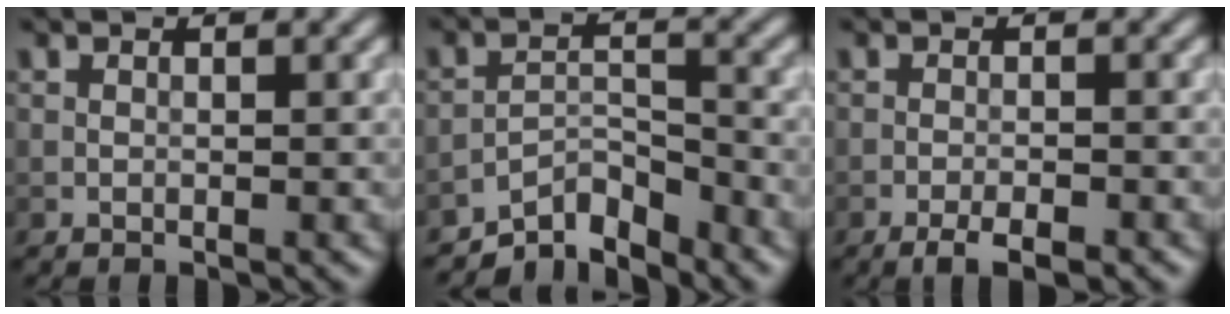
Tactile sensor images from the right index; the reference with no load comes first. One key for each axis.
{"total": 4.6, "fx": -4.2, "fy": 1.3, "fz": 1.6, "tx": -0.016, "ty": 0.005, "tz": -0.080}
{"total": 2.6, "fx": -1.8, "fy": 0.6, "fz": 1.9, "tx": -0.033, "ty": 0.000, "tz": -0.032}